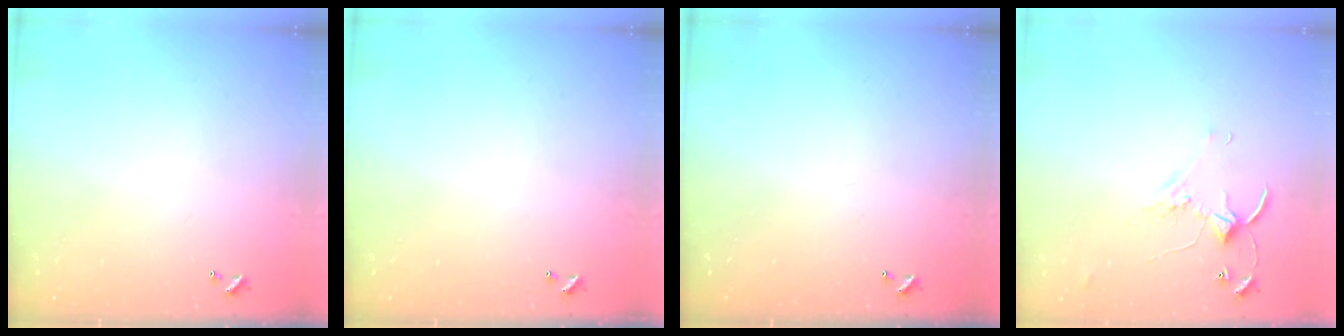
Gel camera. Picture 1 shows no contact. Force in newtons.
{"total": 0.0}
{"total": 0.0}
{"total": 2.8, "press": 2.8, "slide": 0.4}